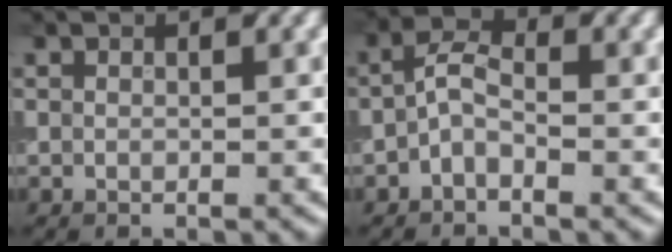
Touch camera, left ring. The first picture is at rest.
{"total": 2.4, "force": [-1.2, 1.0, 1.9], "torque": [-0.037, 0.017, -0.024]}